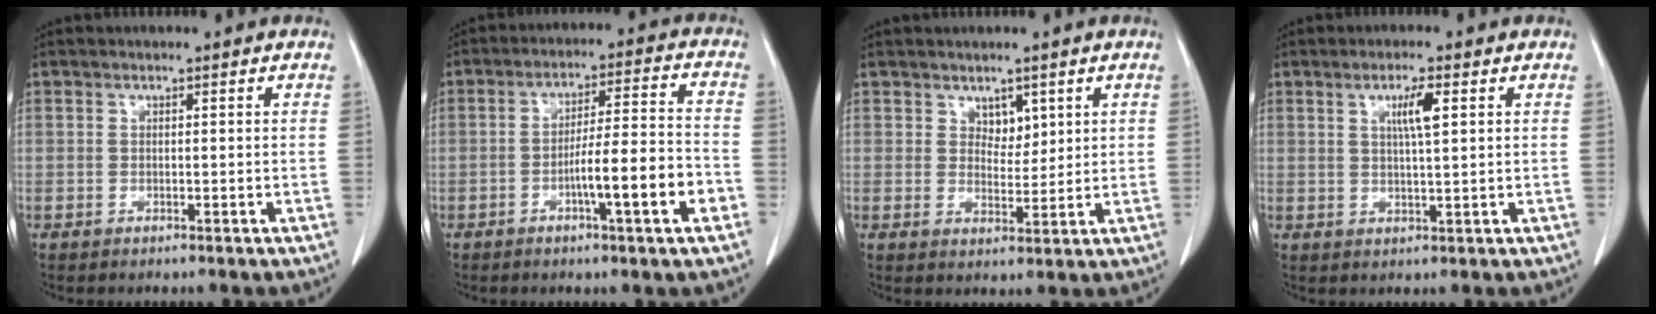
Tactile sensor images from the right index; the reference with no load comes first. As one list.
[{"total": 10.4, "force": [-3.9, 0.4, 9.6], "torque": [-0.149, 0.007, -0.060]}, {"total": 3.1, "force": [1.7, 1.9, 1.7], "torque": [-0.020, -0.003, 0.032]}, {"total": 3.9, "force": [1.4, 0.2, 3.7], "torque": [-0.063, -0.001, 0.023]}]